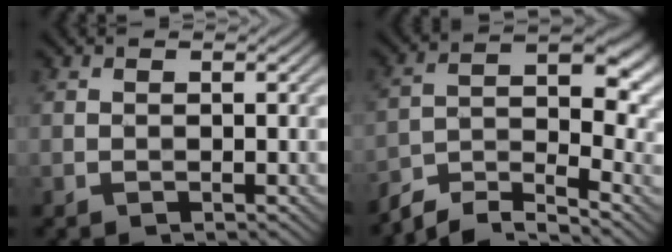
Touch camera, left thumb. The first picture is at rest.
{"total": 8.5, "force": [-5.6, 3.2, 5.6], "torque": [-0.082, -0.008, -0.117]}